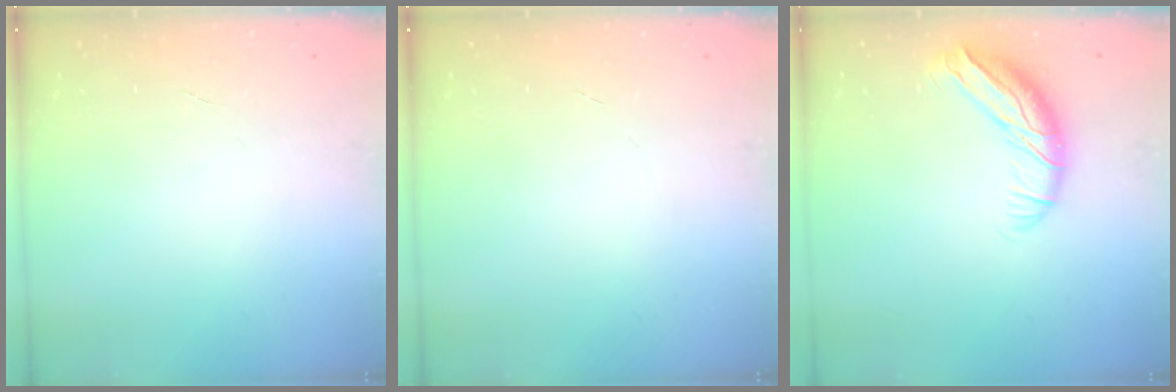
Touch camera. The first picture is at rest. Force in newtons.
{"total": 0.0}
{"total": 10.8, "press": 10.5, "slide": 2.6}